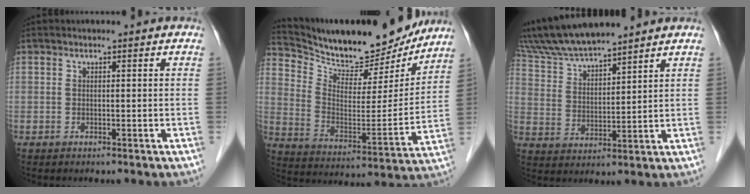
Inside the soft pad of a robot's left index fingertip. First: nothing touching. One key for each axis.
{"total": 20.4, "fx": 18.7, "fy": 5.0, "fz": 6.5, "tx": -0.120, "ty": -0.028, "tz": 0.286}
{"total": 11.3, "fx": 10.4, "fy": 1.0, "fz": 4.4, "tx": -0.091, "ty": 0.019, "tz": 0.202}